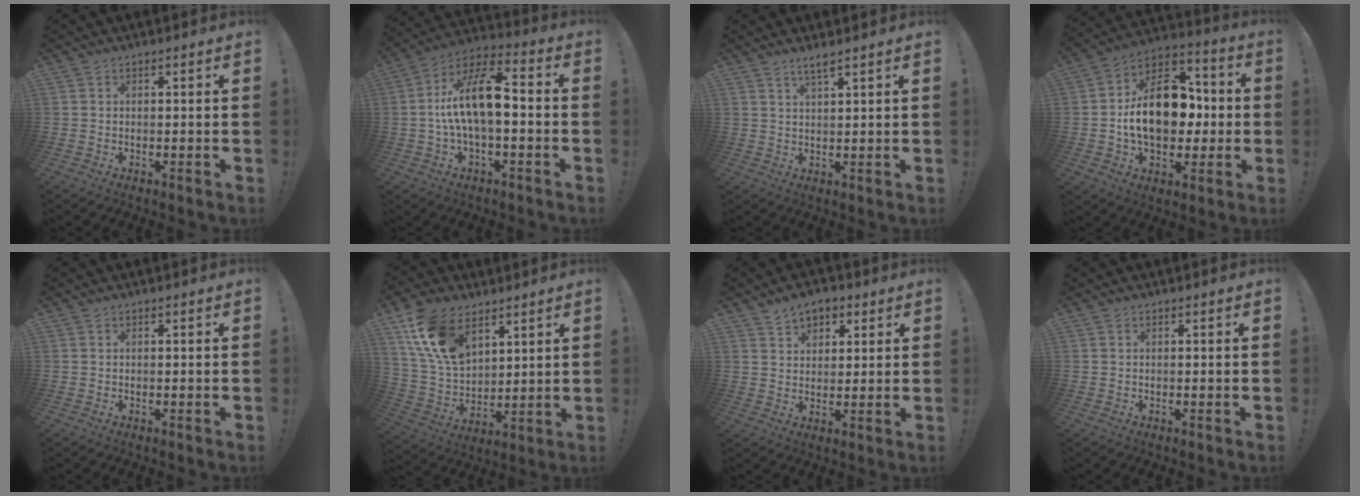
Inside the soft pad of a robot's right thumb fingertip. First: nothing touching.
{"total": 15.0, "force": [0.0, 6.4, 13.6], "torque": [-0.234, 0.008, 0.000]}
{"total": 3.1, "force": [2.5, 0.2, 1.9], "torque": [-0.041, -0.009, 0.044]}
{"total": 19.6, "force": [-0.8, 13.3, 14.5], "torque": [-0.230, 0.020, -0.004]}
{"total": 0.0}
{"total": 17.1, "force": [9.0, 10.6, 10.1], "torque": [-0.203, -0.037, 0.174]}
{"total": 6.3, "force": [4.0, 4.4, 2.2], "torque": [-0.035, -0.014, 0.074]}
{"total": 0.0}